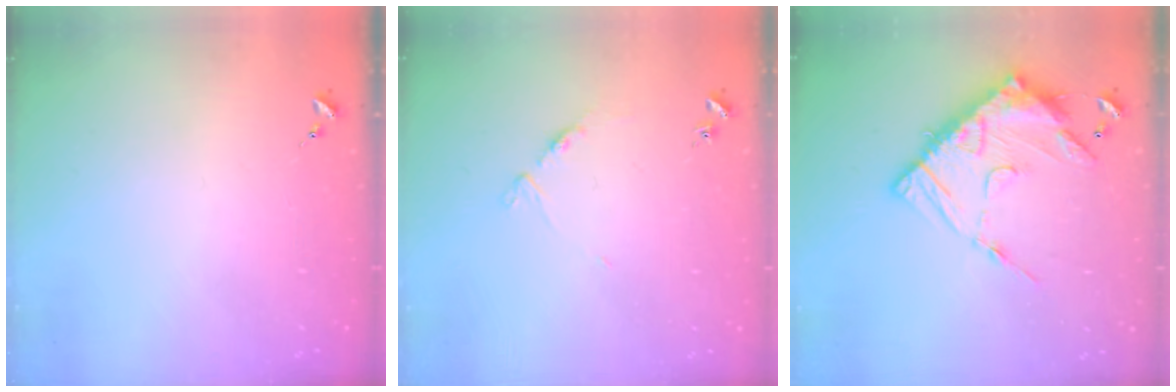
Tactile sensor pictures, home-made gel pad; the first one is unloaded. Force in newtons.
{"total": 5.5, "press": 5.5, "slide": 0.4}
{"total": 16.0, "press": 15.9, "slide": 1.5}